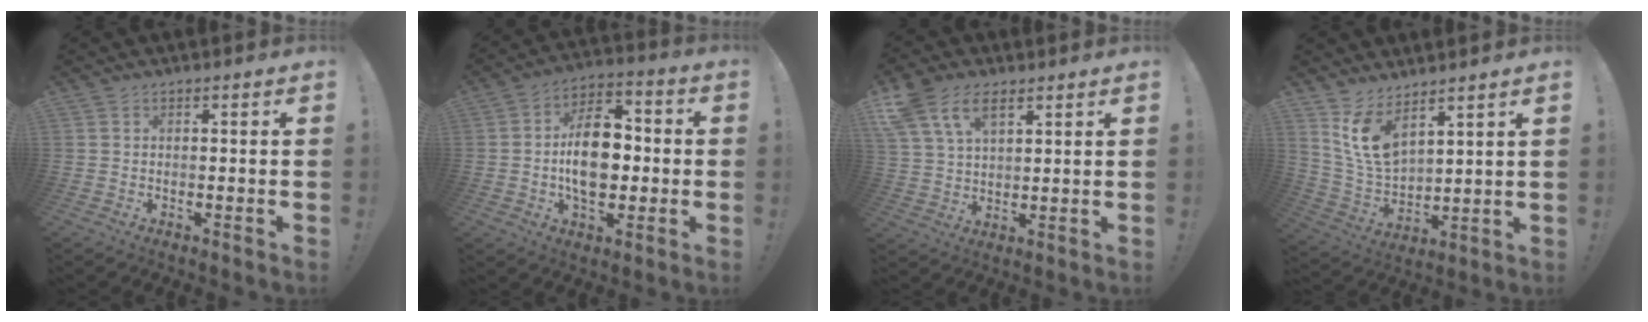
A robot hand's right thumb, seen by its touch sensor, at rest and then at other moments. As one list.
[{"total": 16.6, "force": [-1.8, 10.8, 12.5], "torque": [-0.218, 0.019, -0.034]}, {"total": 11.1, "force": [6.3, 6.6, 6.5], "torque": [-0.128, -0.010, 0.122]}, {"total": 11.1, "force": [7.4, 5.2, 6.4], "torque": [-0.136, -0.049, 0.143]}]